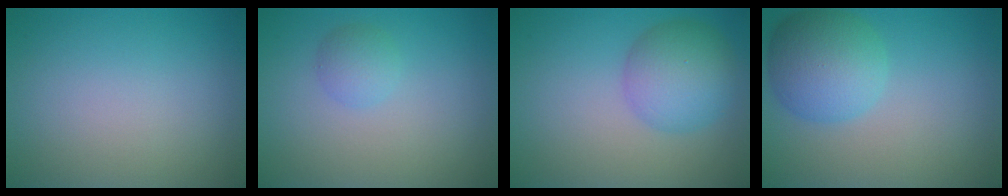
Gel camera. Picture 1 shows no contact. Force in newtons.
{"total": 1.7, "press": 1.7, "slide": 0.0}
{"total": 5.1, "press": 5.1, "slide": 0.2}
{"total": 5.6, "press": 5.6, "slide": 0.2}